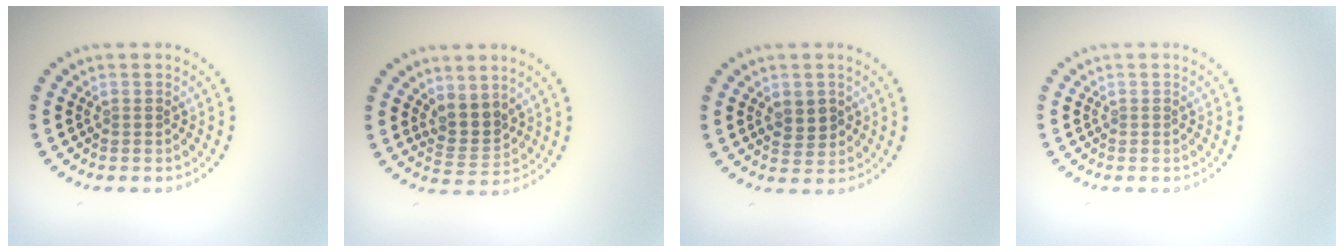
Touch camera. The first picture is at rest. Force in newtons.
{"total": 2.7, "press": 2.1, "slide": 1.6}
{"total": 2.3, "press": 2.3, "slide": 0.4}
{"total": 0.0}